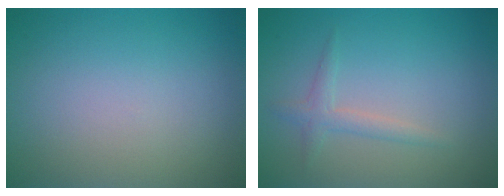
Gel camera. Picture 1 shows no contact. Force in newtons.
{"total": 1.6, "press": 1.6, "slide": 0.1}